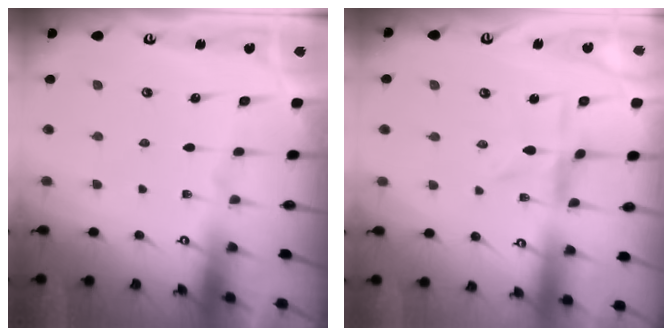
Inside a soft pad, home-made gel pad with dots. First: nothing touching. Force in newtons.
{"total": 2.7, "press": 2.7, "slide": 0.4}